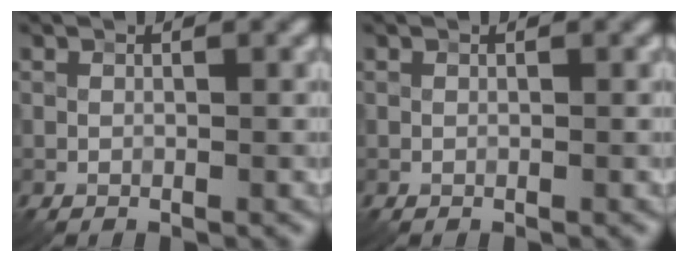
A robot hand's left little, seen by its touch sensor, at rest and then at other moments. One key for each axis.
{"total": 0.0}